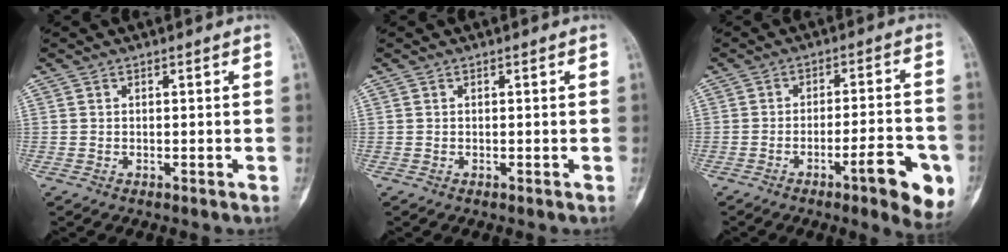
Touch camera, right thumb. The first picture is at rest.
{"total": 0.0}
{"total": 11.9, "force": [-5.1, 2.7, 10.4], "torque": [-0.126, 0.017, -0.068]}